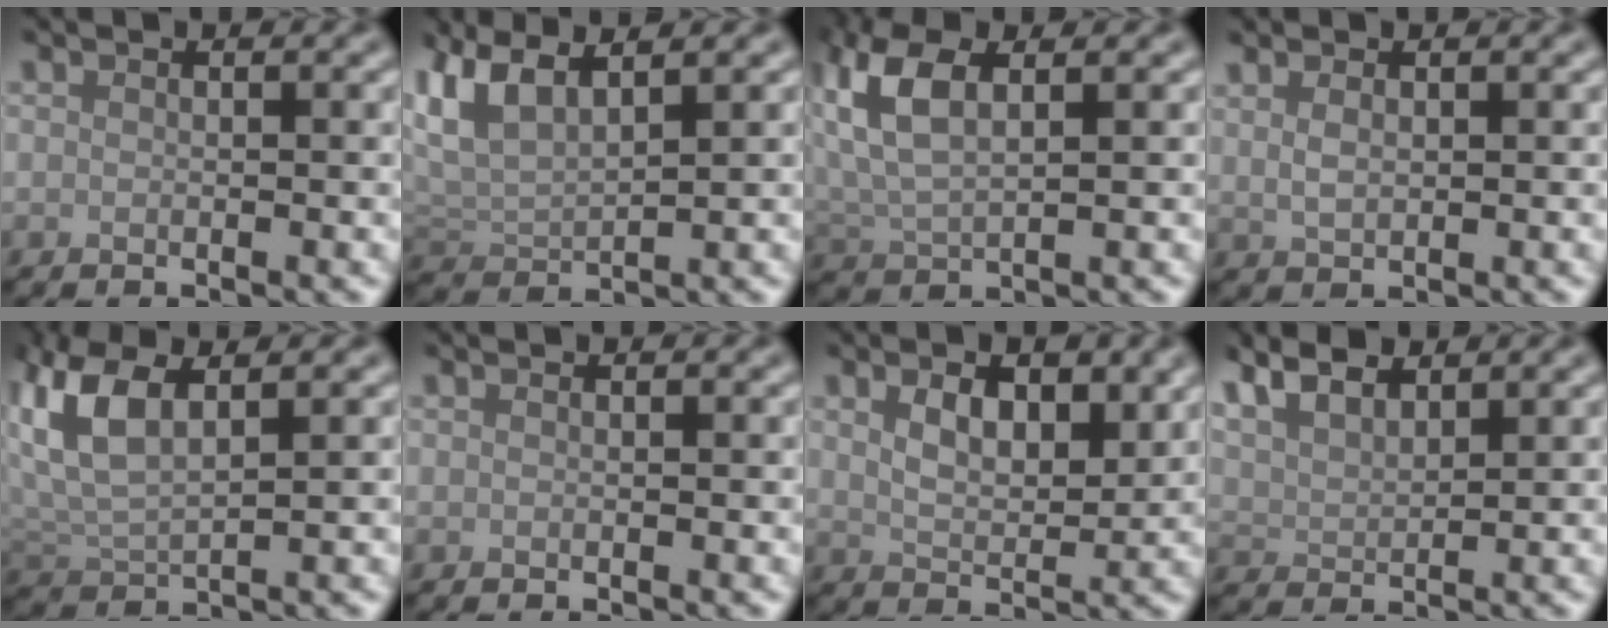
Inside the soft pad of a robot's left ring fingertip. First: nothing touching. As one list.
[{"total": 4.3, "force": [2.7, 1.5, 3.0], "torque": [-0.077, 0.014, 0.054]}, {"total": 6.0, "force": [2.1, 2.8, 4.8], "torque": [-0.122, 0.012, 0.040]}, {"total": 1.5, "force": [0.7, 0.9, 1.1], "torque": [-0.025, -0.001, 0.019]}, {"total": 5.6, "force": [2.5, 2.4, 4.4], "torque": [-0.108, 0.011, 0.050]}, {"total": 0.0}, {"total": 4.4, "force": [1.8, 2.3, 3.2], "torque": [-0.060, -0.003, 0.034]}, {"total": 5.0, "force": [3.8, 2.0, 2.7], "torque": [-0.056, 0.016, 0.056]}]